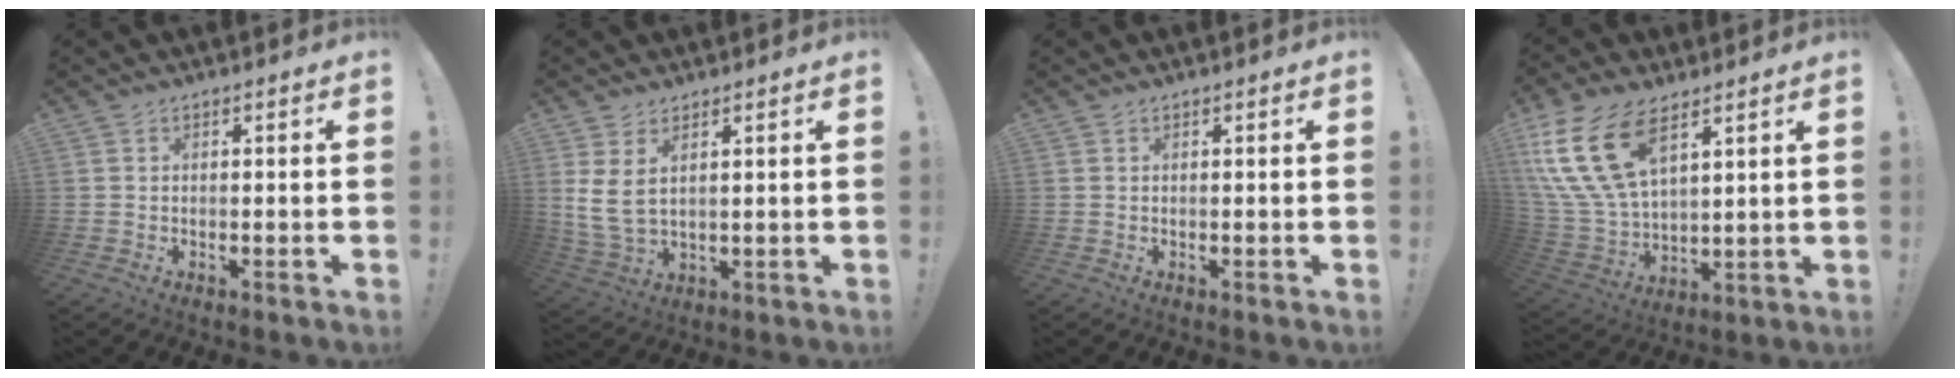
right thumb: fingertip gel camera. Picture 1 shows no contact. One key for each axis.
{"total": 7.0, "fx": 3.1, "fy": 3.1, "fz": 5.5, "tx": -0.110, "ty": -0.018, "tz": 0.063}
{"total": 0.0}
{"total": 19.9, "fx": 9.6, "fy": 11.1, "fz": 13.4, "tx": -0.292, "ty": -0.041, "tz": 0.182}